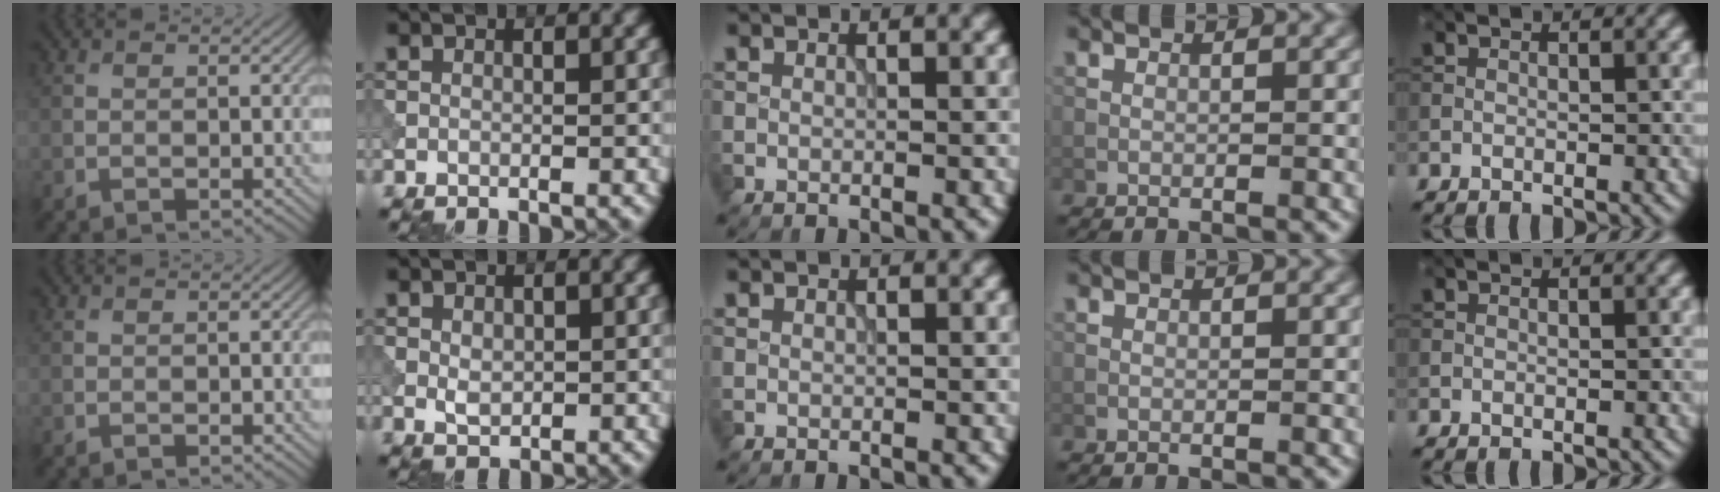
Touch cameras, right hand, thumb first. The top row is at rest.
{"index": {"total": 1.6, "force": [0.1, 1.1, 1.2], "torque": [-0.022, -0.001, 0.004]}}